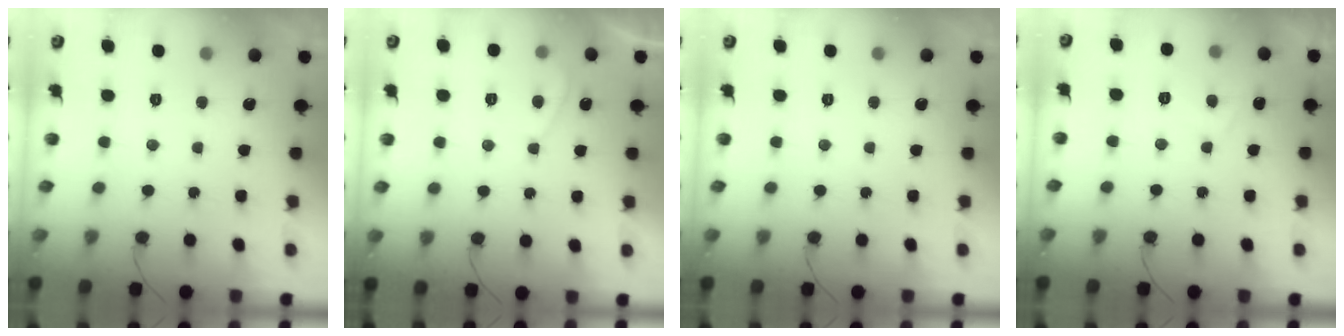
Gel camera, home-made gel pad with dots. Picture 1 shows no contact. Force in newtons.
{"total": 2.4, "press": 2.3, "slide": 0.7}
{"total": 0.0}
{"total": 4.0, "press": 3.9, "slide": 0.7}